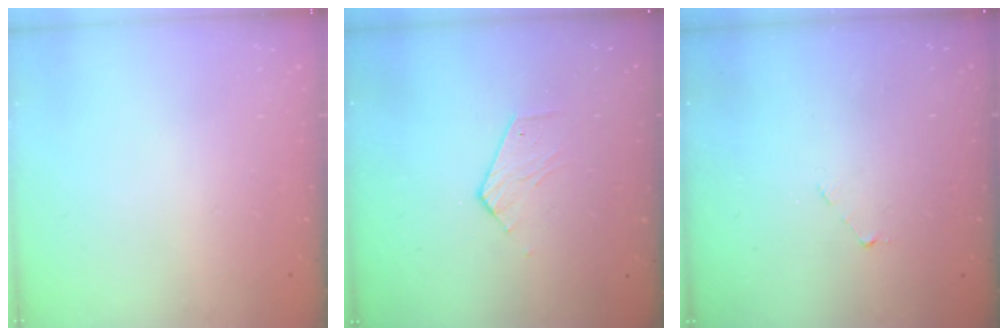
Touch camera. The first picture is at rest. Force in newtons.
{"total": 3.9, "press": 3.8, "slide": 0.4}
{"total": 2.1, "press": 2.1, "slide": 0.2}